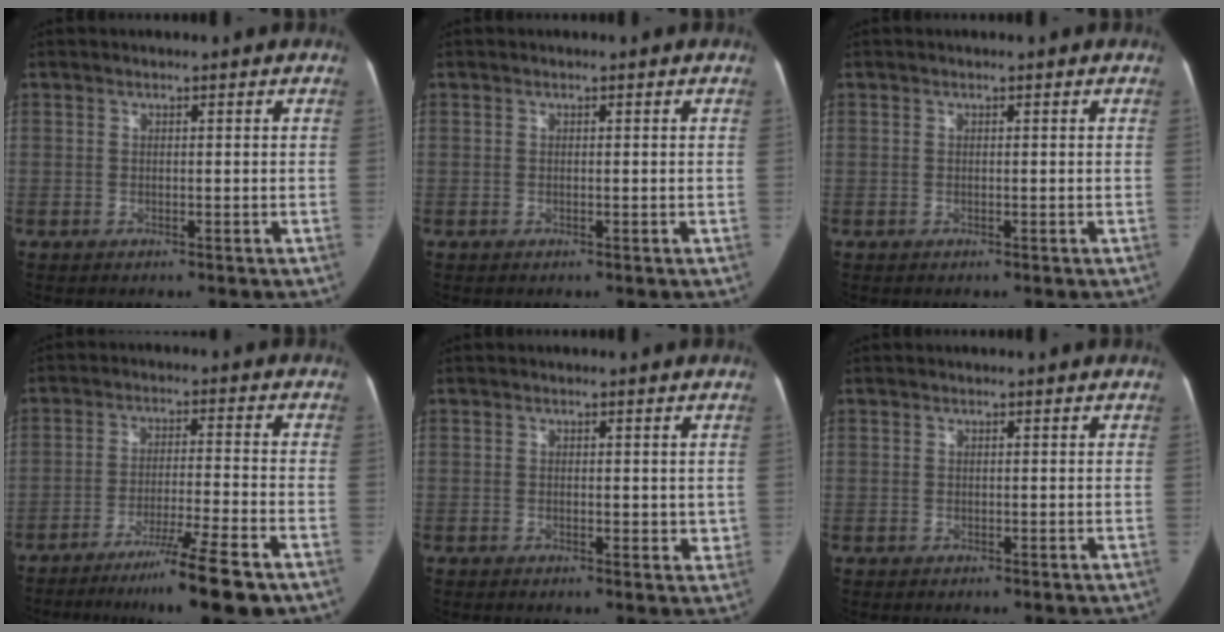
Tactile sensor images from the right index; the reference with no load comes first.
{"total": 0.0}
{"total": 0.0}
{"total": 11.6, "force": [-8.3, -1.1, 8.0], "torque": [-0.124, -0.032, -0.132]}
{"total": 2.2, "force": [0.4, 1.2, 1.7], "torque": [-0.020, -0.005, 0.004]}
{"total": 0.5, "force": [0.1, 0.5, -0.1], "torque": [0.009, 0.005, 0.001]}